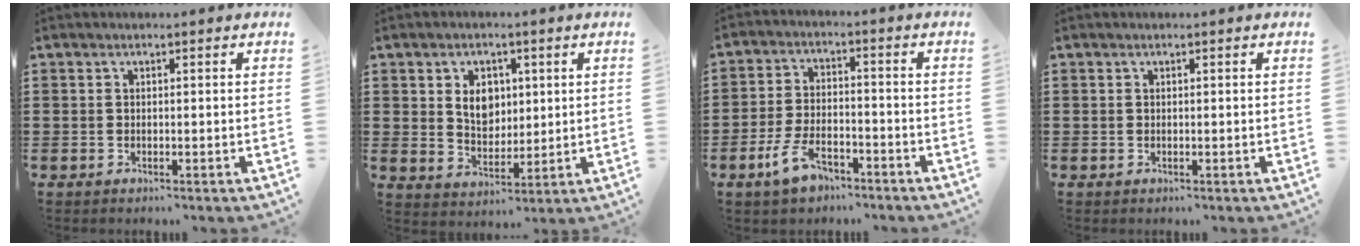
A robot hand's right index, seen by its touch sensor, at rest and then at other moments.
{"total": 5.6, "force": [1.4, 4.3, 3.5], "torque": [-0.067, 0.007, 0.019]}
{"total": 5.5, "force": [-3.9, 2.4, 3.0], "torque": [-0.067, 0.011, -0.078]}
{"total": 0.0}